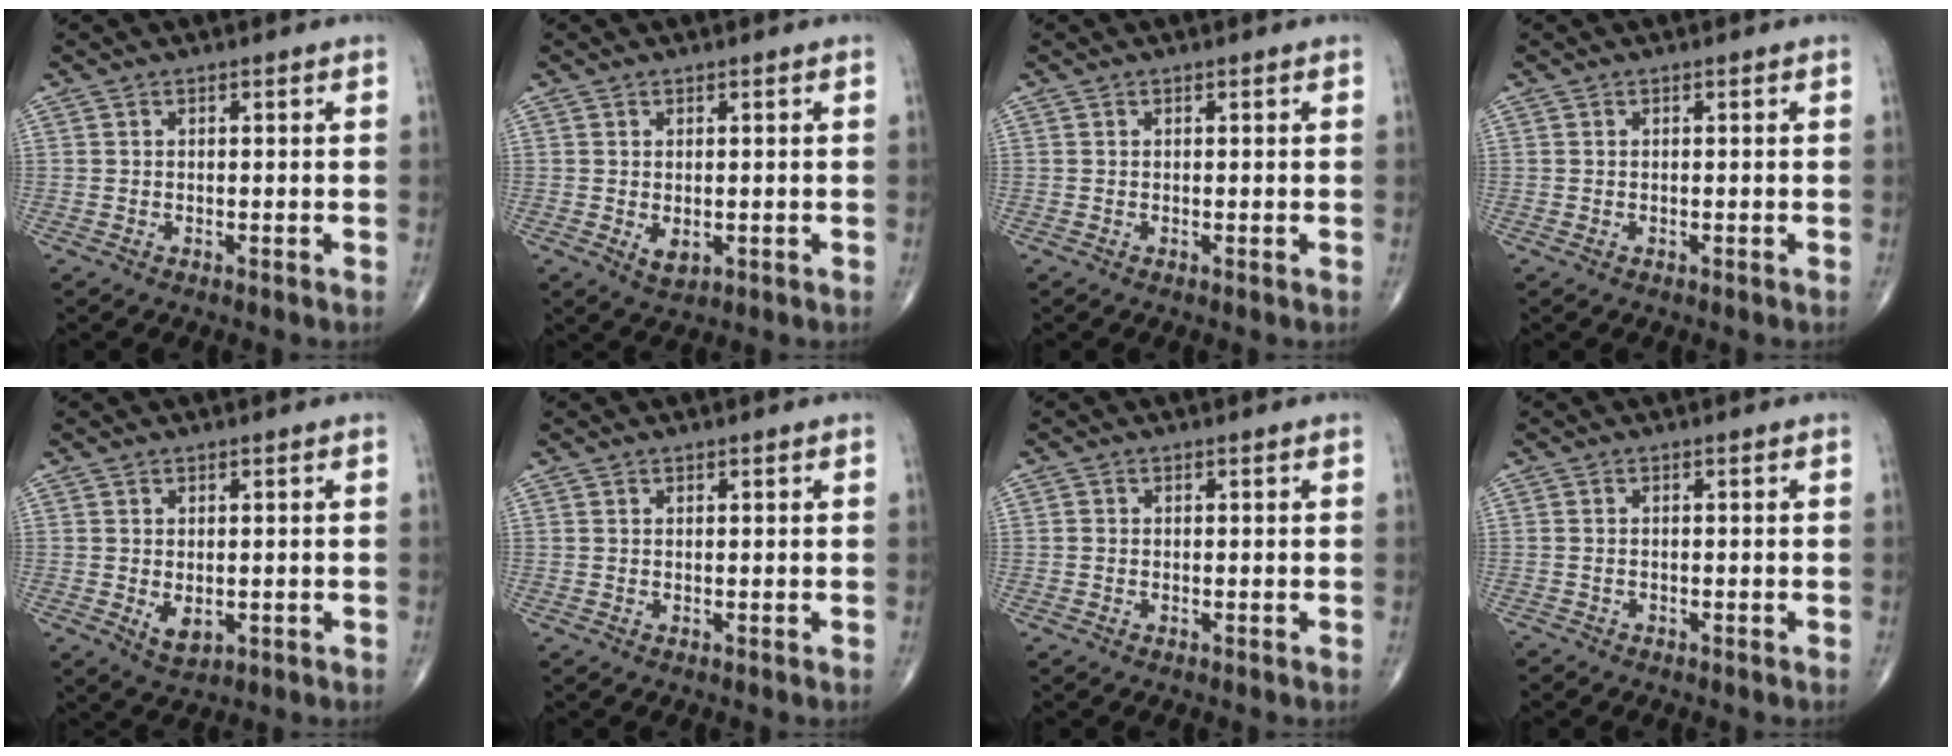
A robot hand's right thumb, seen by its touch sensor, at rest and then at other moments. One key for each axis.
{"total": 2.5, "fx": -0.3, "fy": 1.5, "fz": 2.0, "tx": -0.026, "ty": -0.006, "tz": 0.003}
{"total": 0.0}
{"total": 0.0}
{"total": 3.3, "fx": -0.4, "fy": 2.1, "fz": 2.6, "tx": -0.033, "ty": -0.008, "tz": 0.004}
{"total": 0.0}
{"total": 0.6, "fx": -0.1, "fy": 0.5, "fz": 0.1, "tx": 0.000, "ty": 0.002, "tz": -0.003}
{"total": 0.7, "fx": -0.6, "fy": 0.4, "fz": 0.0, "tx": -0.002, "ty": 0.000, "tz": -0.014}